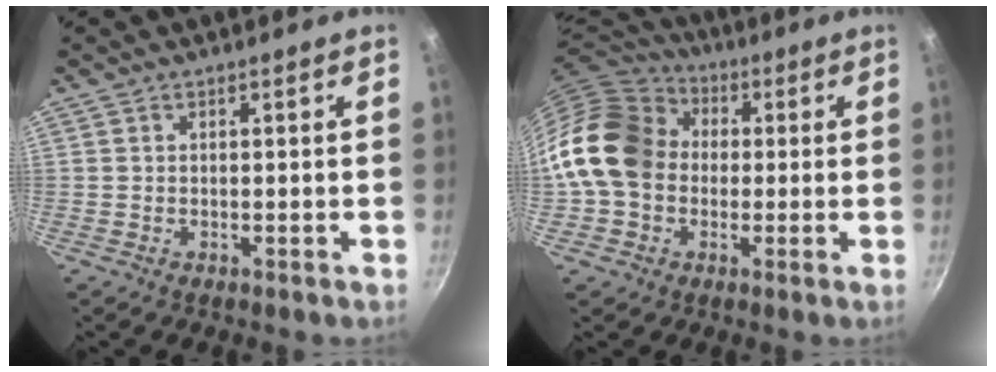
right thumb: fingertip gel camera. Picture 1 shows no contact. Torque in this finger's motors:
{"motor_torque": [-0.43, 1.10, 1.15, -0.45, 0.28]}